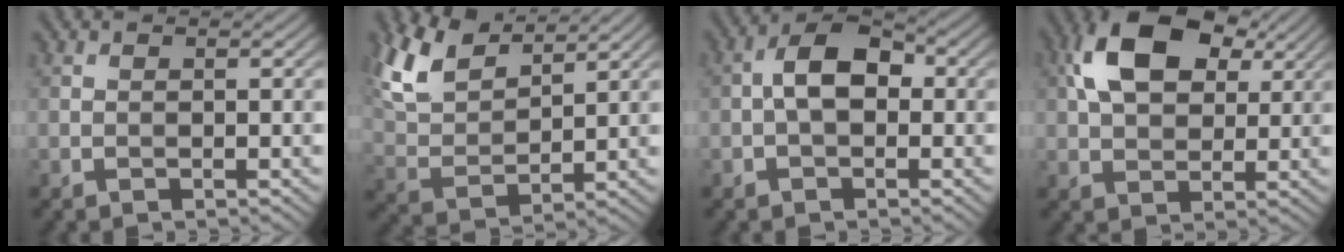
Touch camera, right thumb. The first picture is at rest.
{"total": 9.9, "force": [7.0, 3.9, 5.8], "torque": [-0.155, 0.017, 0.145]}
{"total": 5.1, "force": [-0.2, 3.1, 4.1], "torque": [-0.071, 0.011, -0.011]}
{"total": 11.8, "force": [4.2, 7.2, 8.4], "torque": [-0.178, 0.022, 0.073]}